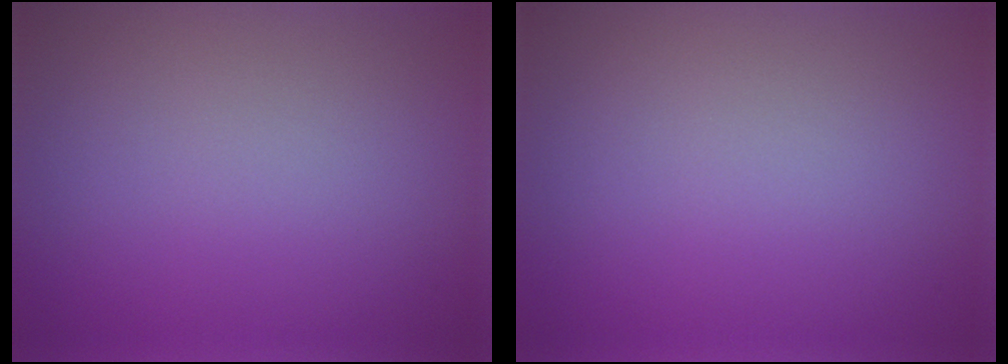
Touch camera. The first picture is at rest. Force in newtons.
{"total": 0.0}